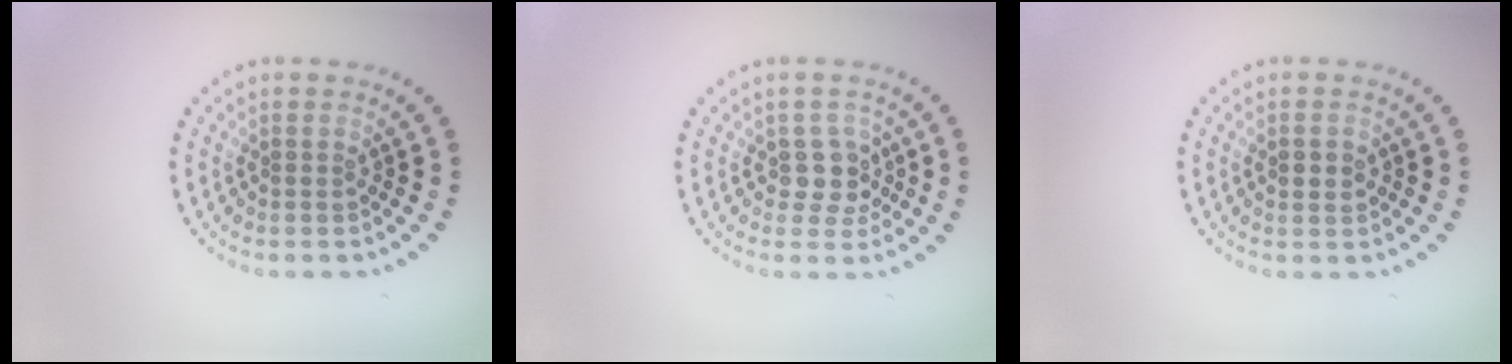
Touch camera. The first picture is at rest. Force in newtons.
{"total": 2.4, "press": 2.0, "slide": 1.3}
{"total": 1.8, "press": 1.8, "slide": 0.1}